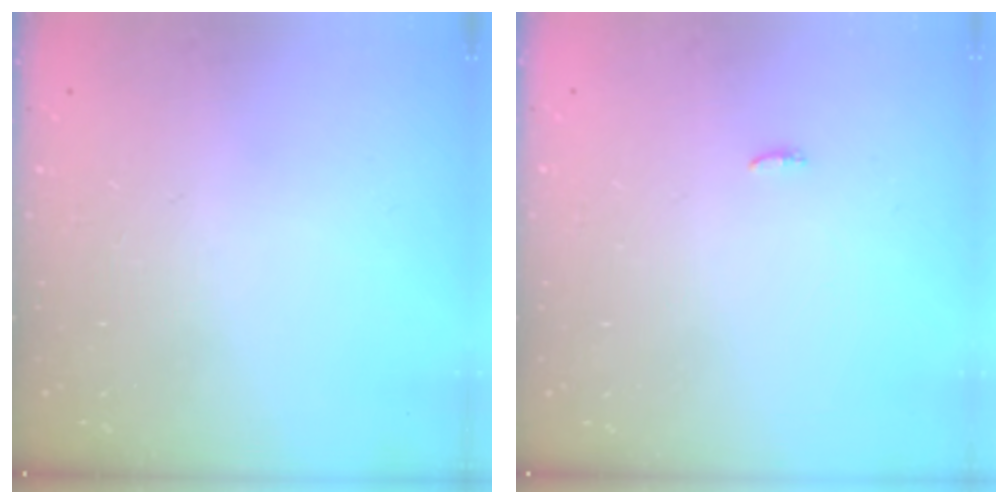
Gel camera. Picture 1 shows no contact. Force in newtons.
{"total": 5.6, "press": 3.4, "slide": 4.4}